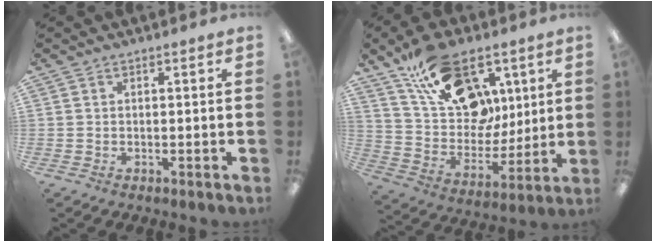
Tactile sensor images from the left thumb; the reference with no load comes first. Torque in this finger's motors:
{"motor_torque": [0.98, 1.58, 1.21, -1.55, 0.09]}